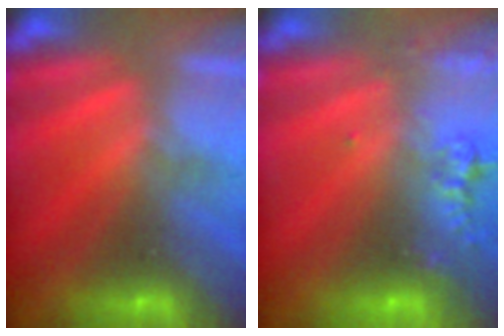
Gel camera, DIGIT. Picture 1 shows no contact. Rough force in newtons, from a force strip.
{"total": 2.4}